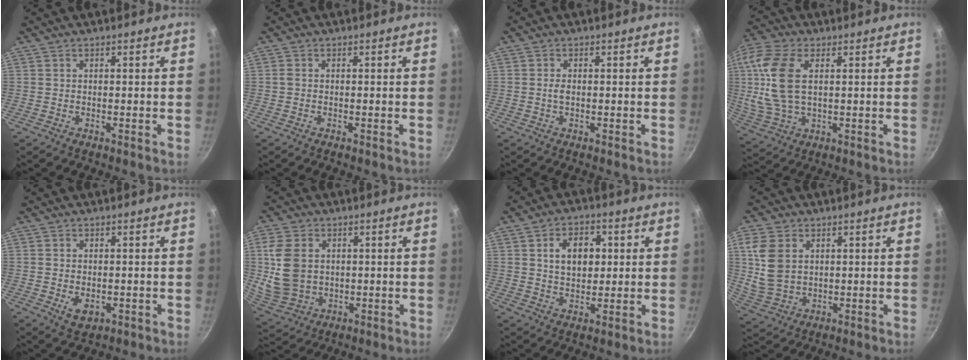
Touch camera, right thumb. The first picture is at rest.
{"total": 0.6, "force": [0.0, 0.4, 0.4], "torque": [-0.010, 0.003, -0.003]}
{"total": 1.3, "force": [-0.1, 0.8, 1.1], "torque": [-0.020, 0.003, -0.002]}
{"total": 13.9, "force": [2.5, 7.7, 11.4], "torque": [-0.237, 0.006, 0.047]}
{"total": 3.9, "force": [-0.8, 2.6, 2.8], "torque": [-0.041, -0.007, -0.005]}
{"total": 11.8, "force": [1.3, 9.0, 7.5], "torque": [-0.134, -0.009, 0.041]}
{"total": 8.9, "force": [1.9, 6.2, 6.1], "torque": [-0.073, 0.002, 0.030]}
{"total": 9.9, "force": [2.3, 7.2, 6.4], "torque": [-0.115, -0.008, 0.057]}